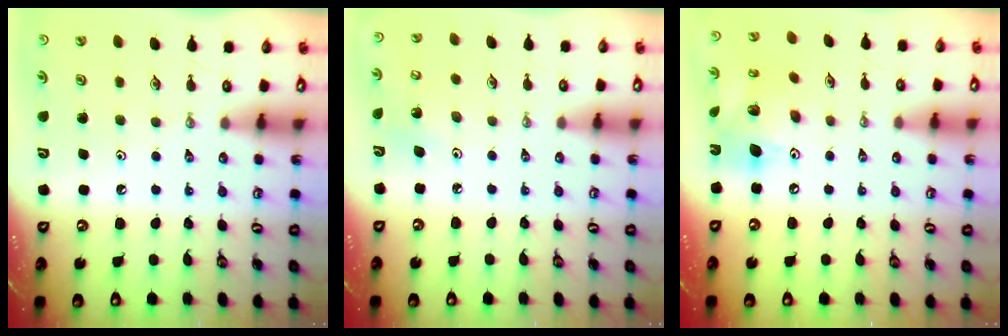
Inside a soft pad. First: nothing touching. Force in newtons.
{"total": 5.0, "press": 4.9, "slide": 1.2}
{"total": 14.8, "press": 14.7, "slide": 1.2}